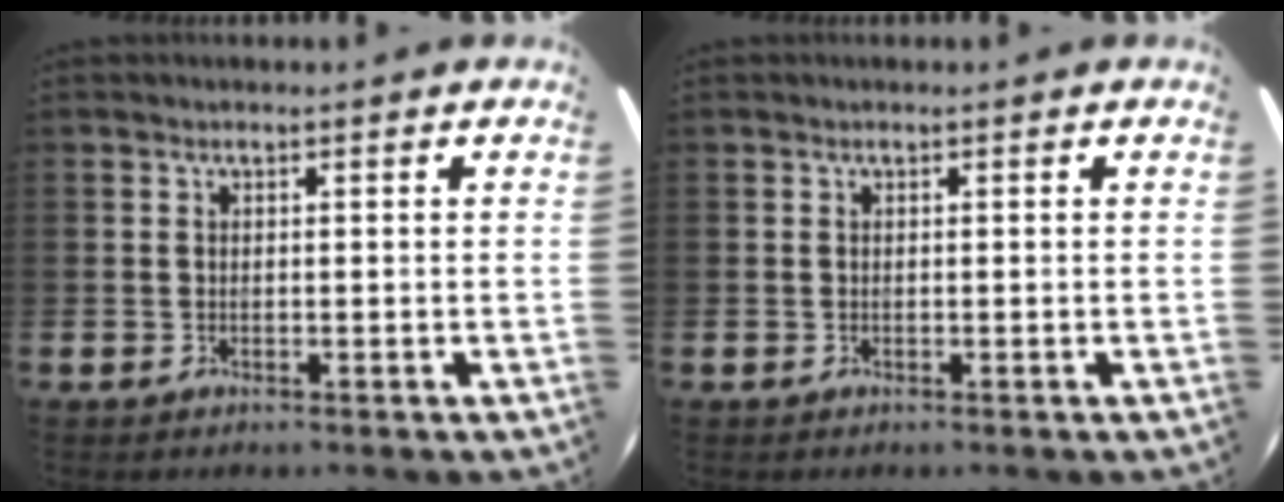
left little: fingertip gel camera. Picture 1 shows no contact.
{"total": 0.0}